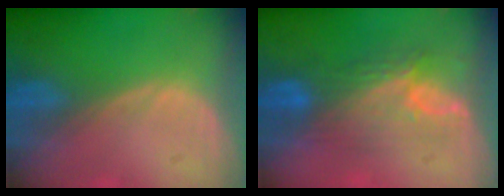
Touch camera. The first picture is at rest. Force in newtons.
{"total": 7.3, "press": 7.1, "slide": 1.3}